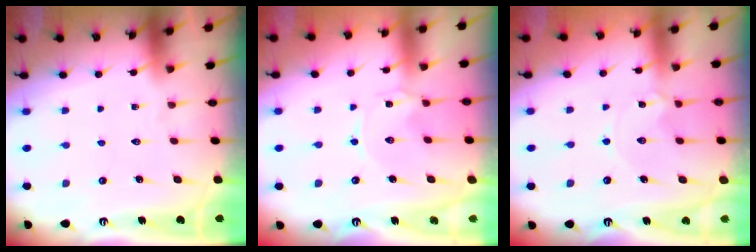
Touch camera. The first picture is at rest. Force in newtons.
{"total": 0.0}
{"total": 1.1, "press": 1.0, "slide": 0.1}